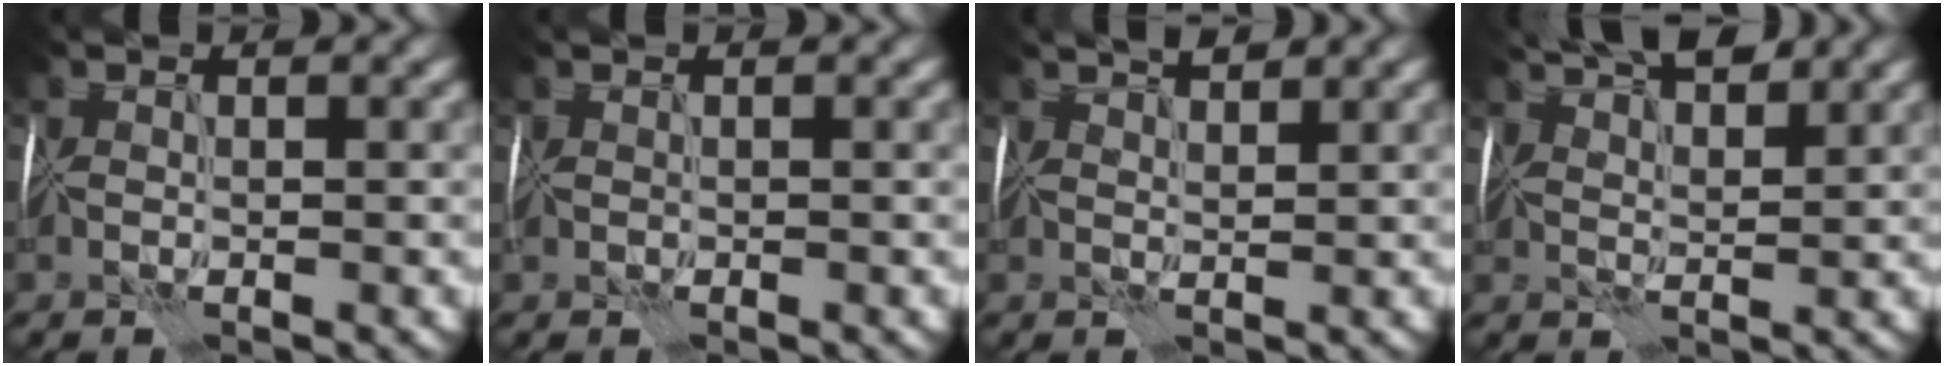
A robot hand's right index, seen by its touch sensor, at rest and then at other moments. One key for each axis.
{"total": 0.9, "fx": 0.3, "fy": 0.6, "fz": 0.7, "tx": -0.010, "ty": 0.000, "tz": 0.005}
{"total": 3.3, "fx": 2.8, "fy": 1.0, "fz": 1.5, "tx": -0.015, "ty": 0.019, "tz": 0.034}
{"total": 6.8, "fx": 5.6, "fy": 1.7, "fz": 3.5, "tx": -0.050, "ty": 0.025, "tz": 0.072}